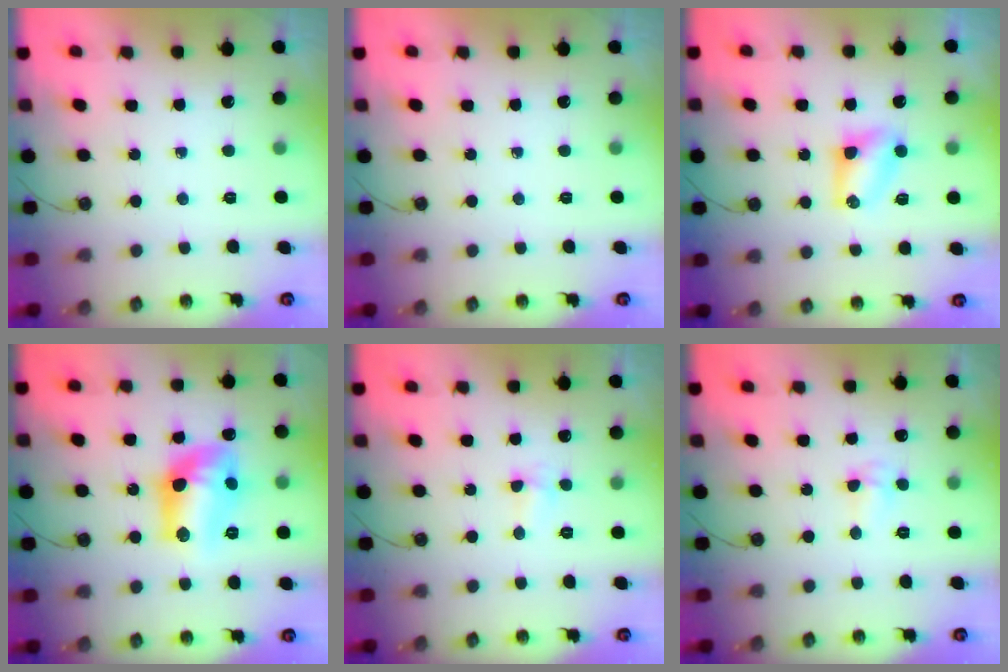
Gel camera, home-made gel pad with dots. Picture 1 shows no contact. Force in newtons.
{"total": 0.0}
{"total": 5.3, "press": 5.3, "slide": 0.6}
{"total": 13.1, "press": 13.1, "slide": 0.8}
{"total": 4.5, "press": 4.5, "slide": 0.6}
{"total": 4.6, "press": 4.6, "slide": 0.5}